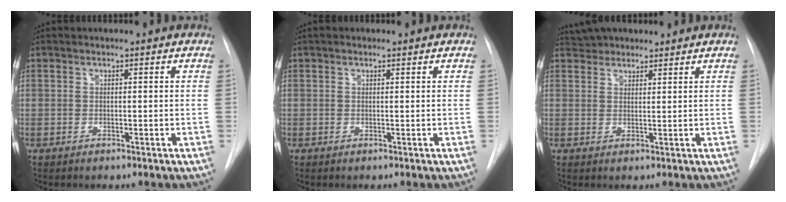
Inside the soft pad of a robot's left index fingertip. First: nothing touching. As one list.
[{"total": 0.6, "force": [0.5, 0.3, 0.2], "torque": [-0.008, 0.005, 0.006]}, {"total": 4.0, "force": [3.7, 1.6, 0.4], "torque": [-0.008, 0.028, 0.064]}]